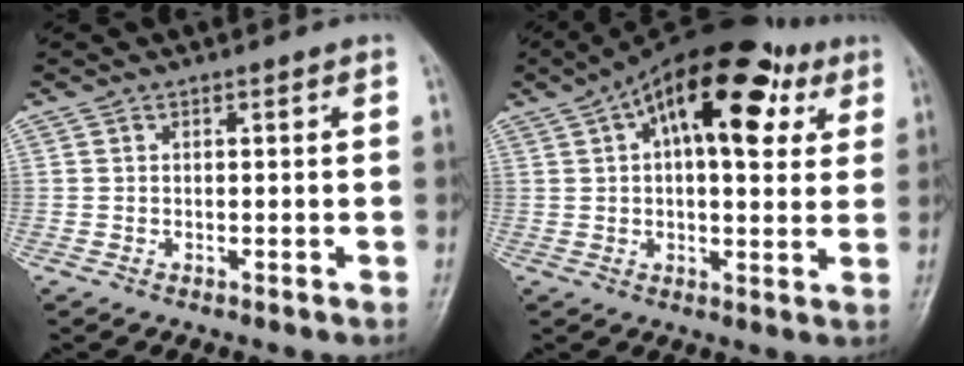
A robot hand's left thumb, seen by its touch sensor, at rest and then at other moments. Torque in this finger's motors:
{"motor_torque": [0.61, 0.90, 1.91, -0.86, 0.35]}